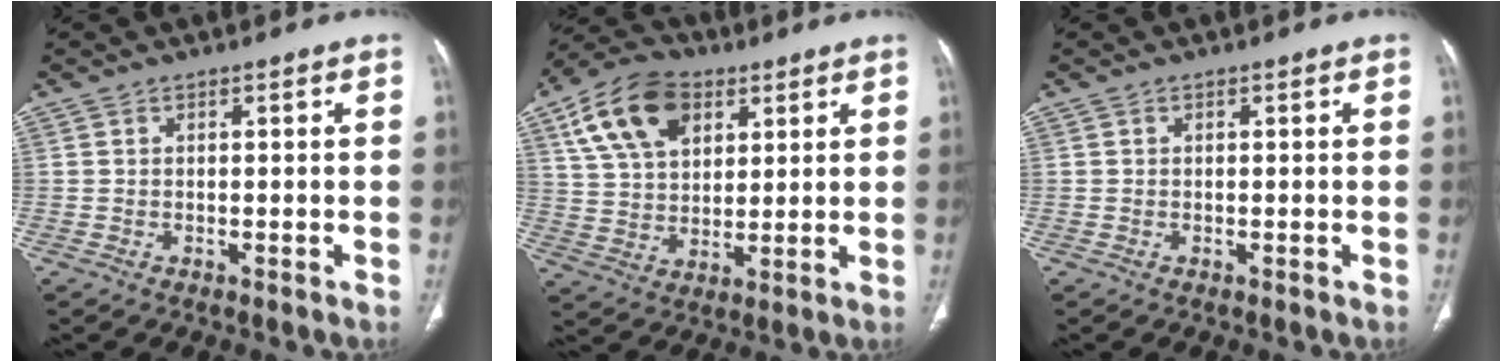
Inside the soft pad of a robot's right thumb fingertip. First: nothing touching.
{"total": 15.6, "force": [6.9, 9.9, 9.8], "torque": [-0.162, -0.007, 0.125]}
{"total": 0.0}